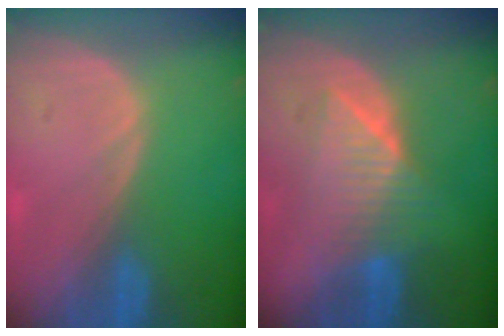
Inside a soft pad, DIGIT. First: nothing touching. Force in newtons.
{"total": 6.5, "press": 6.5, "slide": 0.6}